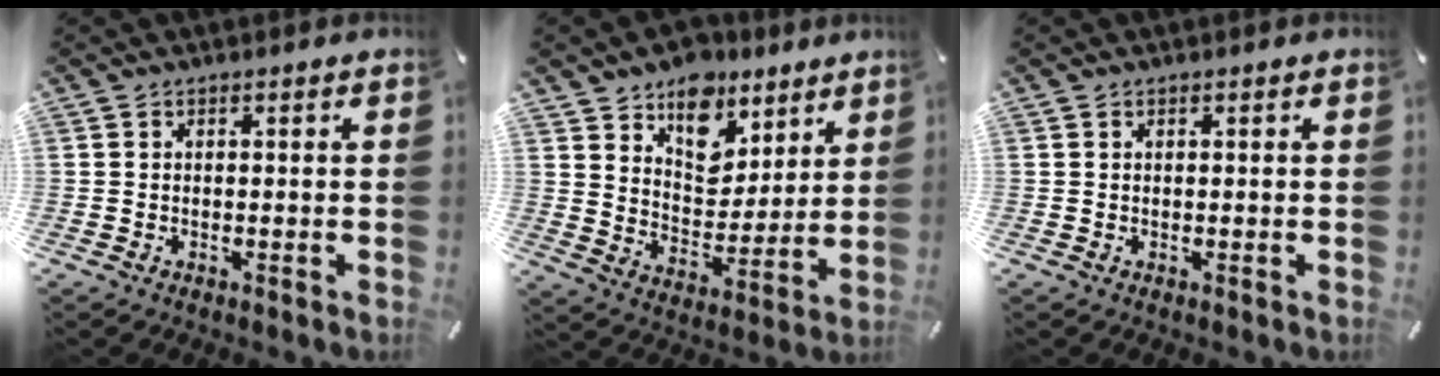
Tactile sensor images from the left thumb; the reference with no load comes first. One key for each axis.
{"total": 12.2, "fx": 8.0, "fy": 8.6, "fz": 3.2, "tx": -0.037, "ty": -0.077, "tz": 0.148}
{"total": 0.0}